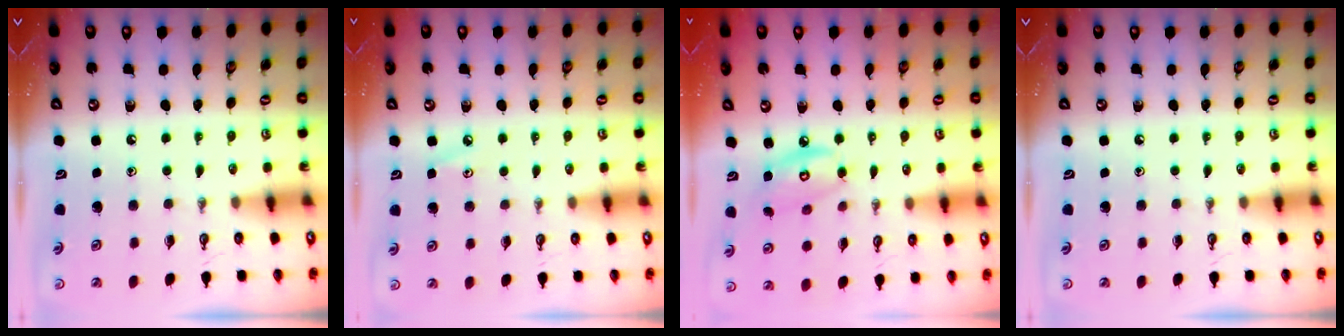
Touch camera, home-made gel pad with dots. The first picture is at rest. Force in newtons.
{"total": 3.6, "press": 3.6, "slide": 0.5}
{"total": 8.1, "press": 8.1, "slide": 0.5}
{"total": 0.0}